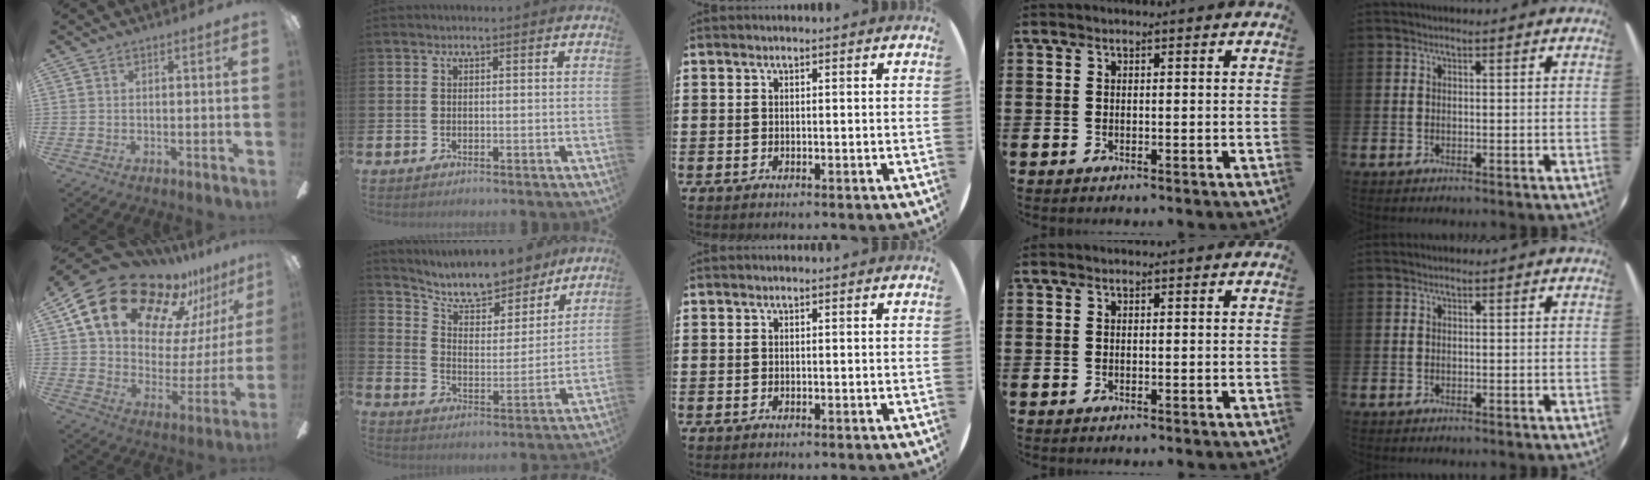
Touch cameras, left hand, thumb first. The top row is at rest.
{"thumb": {"total": 22.5, "force": [15.3, 12.8, 10.4], "torque": [-0.187, -0.102, 0.286]}, "index": {"total": 9.9, "force": [9.0, 3.1, 2.8], "torque": [-0.081, -0.067, 0.156]}}